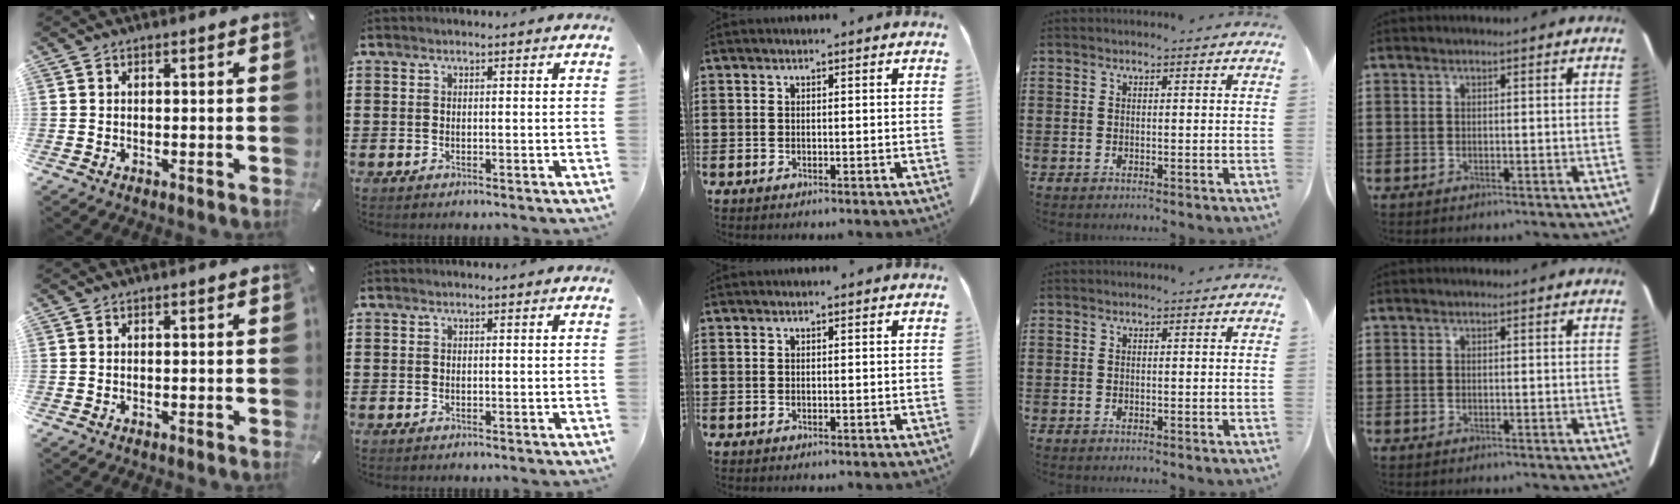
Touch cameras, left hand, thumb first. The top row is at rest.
{}